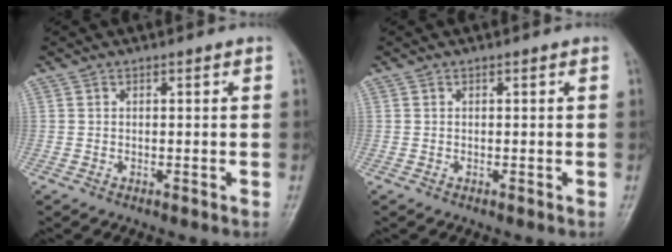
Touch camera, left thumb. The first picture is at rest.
{"total": 0.0}